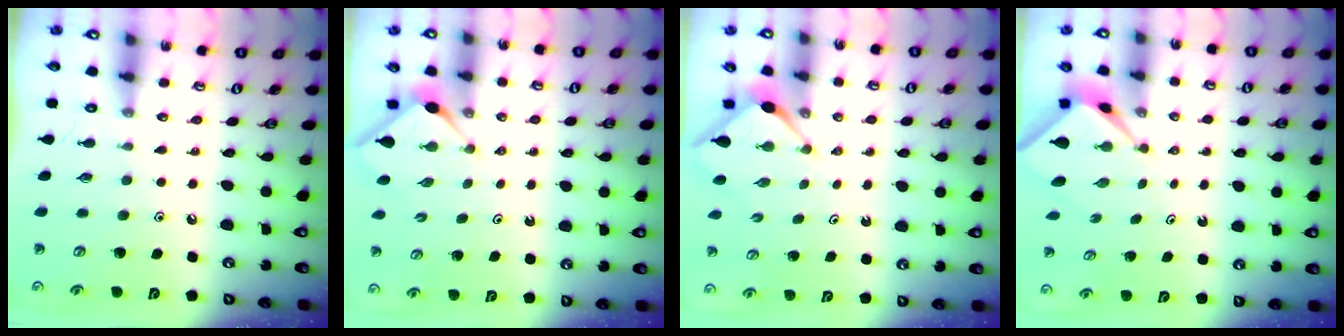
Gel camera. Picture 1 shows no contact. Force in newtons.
{"total": 3.0, "press": 3.0, "slide": 0.3}
{"total": 2.6, "press": 2.6, "slide": 0.3}
{"total": 2.1, "press": 2.1, "slide": 0.3}